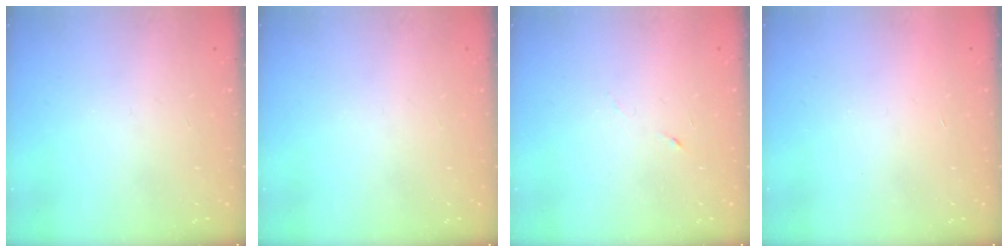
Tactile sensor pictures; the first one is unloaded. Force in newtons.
{"total": 0.0}
{"total": 3.1, "press": 3.0, "slide": 1.0}
{"total": 1.7, "press": 1.7, "slide": 0.1}